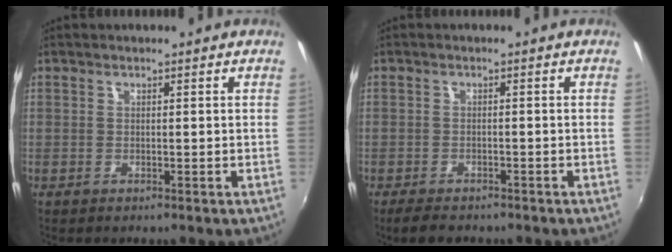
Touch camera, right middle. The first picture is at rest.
{"total": 4.3, "force": [-3.5, 1.6, 1.8], "torque": [-0.045, -0.011, -0.059]}